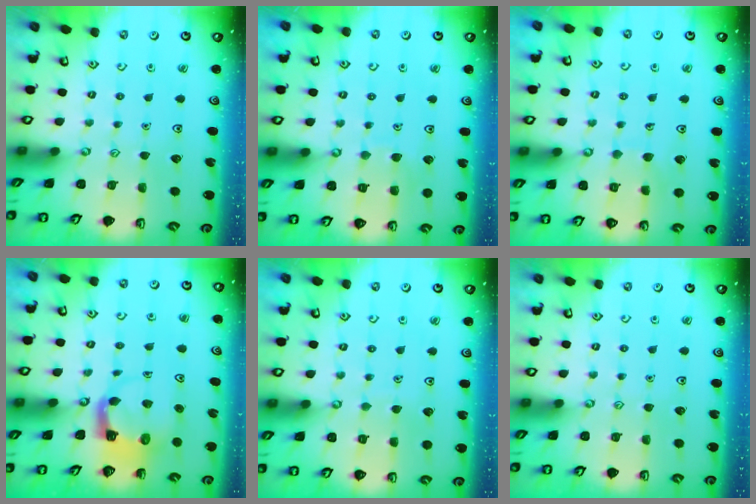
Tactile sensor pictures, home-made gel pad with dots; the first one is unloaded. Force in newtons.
{"total": 6.1, "press": 6.1, "slide": 0.3}
{"total": 6.8, "press": 6.8, "slide": 0.5}
{"total": 4.2, "press": 4.2, "slide": 0.3}
{"total": 2.5, "press": 2.5, "slide": 0.3}
{"total": 0.0}